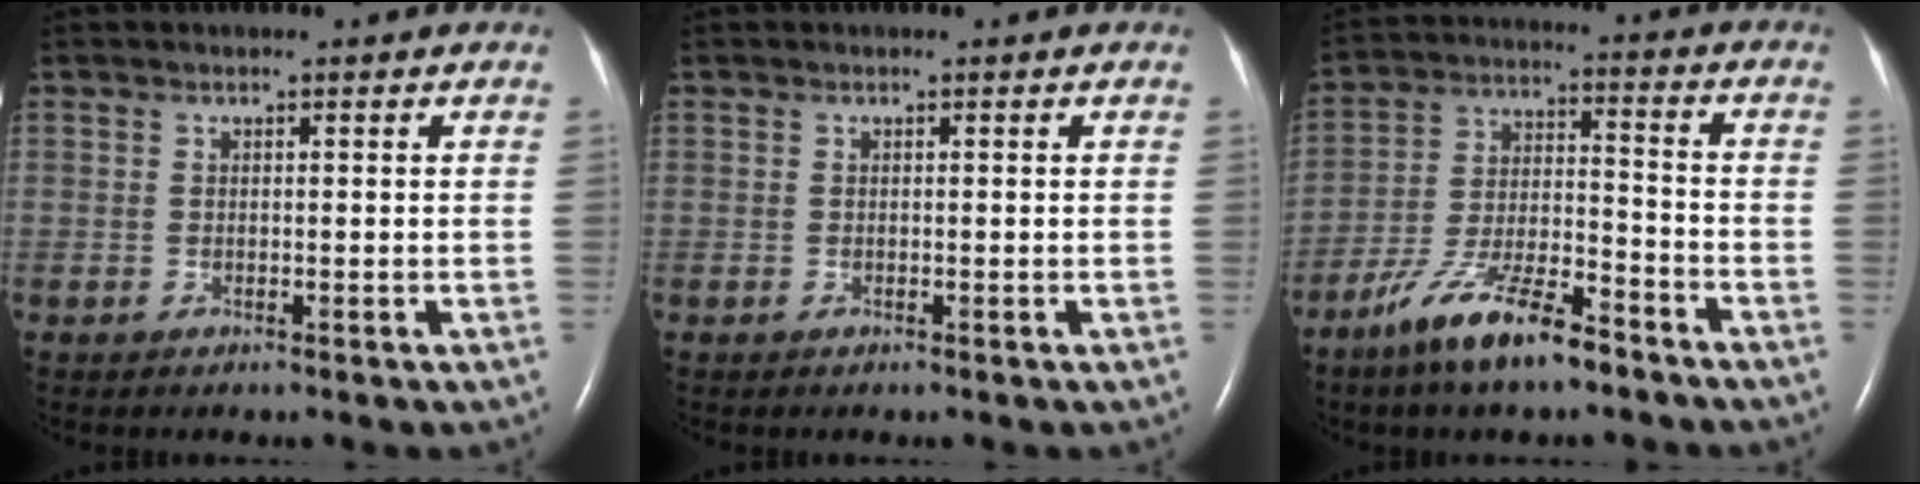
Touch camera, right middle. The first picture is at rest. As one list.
[{"total": 0.0}, {"total": 12.0, "force": [-8.6, 2.7, 7.9], "torque": [-0.158, -0.006, -0.159]}]